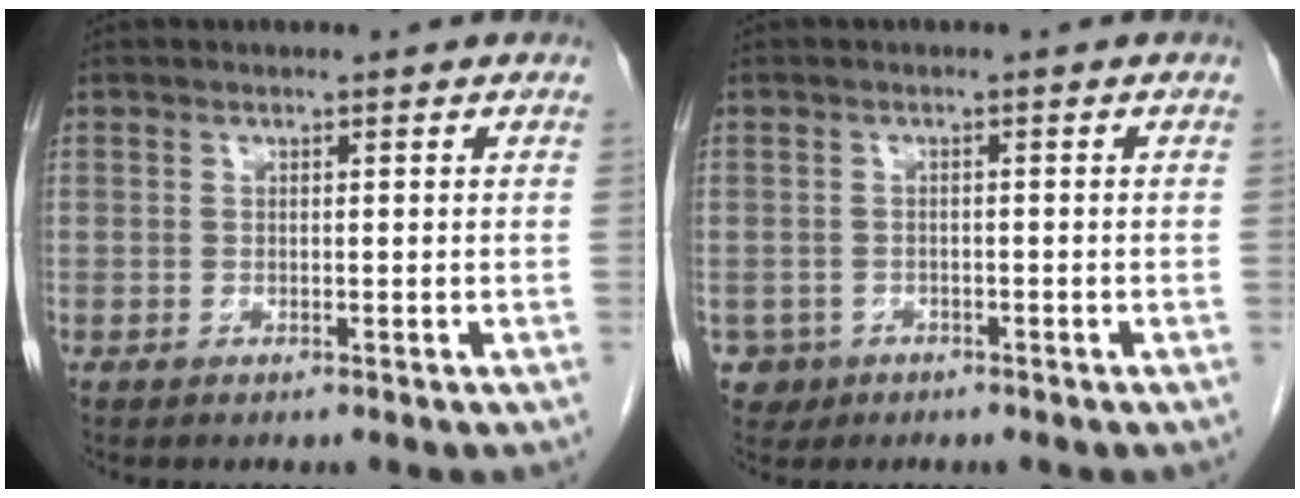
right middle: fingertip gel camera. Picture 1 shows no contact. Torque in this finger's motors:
{"motor_torque": [-0.04, 0.07, -0.05, 0.00]}